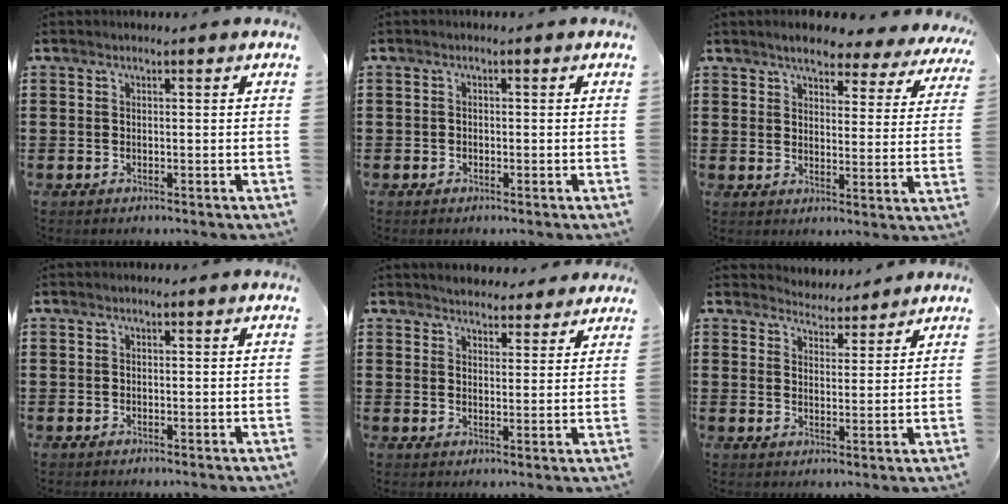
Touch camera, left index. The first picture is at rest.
{"total": 0.8, "force": [-0.4, 0.6, 0.2], "torque": [-0.006, 0.001, -0.010]}
{"total": 5.5, "force": [5.1, 1.0, 1.9], "torque": [-0.049, -0.024, 0.088]}
{"total": 0.0}
{"total": 3.3, "force": [3.3, 0.6, -0.1], "torque": [-0.010, -0.011, 0.060]}
{"total": 3.9, "force": [3.9, 0.6, -0.1], "torque": [-0.014, -0.016, 0.071]}